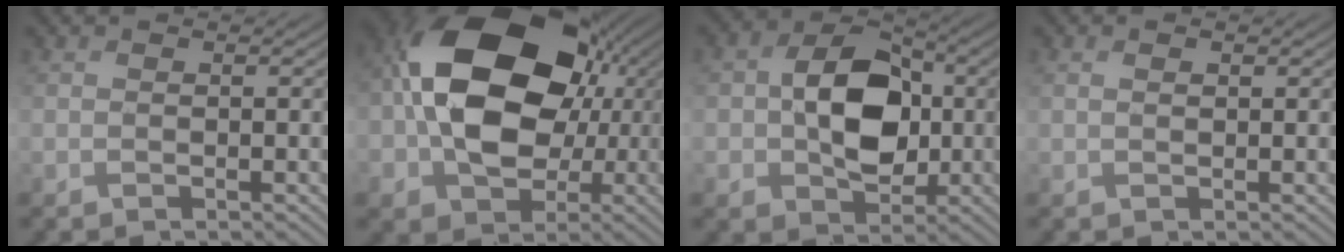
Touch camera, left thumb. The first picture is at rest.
{"total": 17.9, "force": [1.3, 13.6, 11.6], "torque": [-0.193, -0.003, 0.027]}
{"total": 10.0, "force": [-0.2, 7.4, 6.7], "torque": [-0.116, 0.002, -0.011]}
{"total": 1.1, "force": [0.4, 0.5, 0.9], "torque": [-0.015, -0.005, 0.012]}